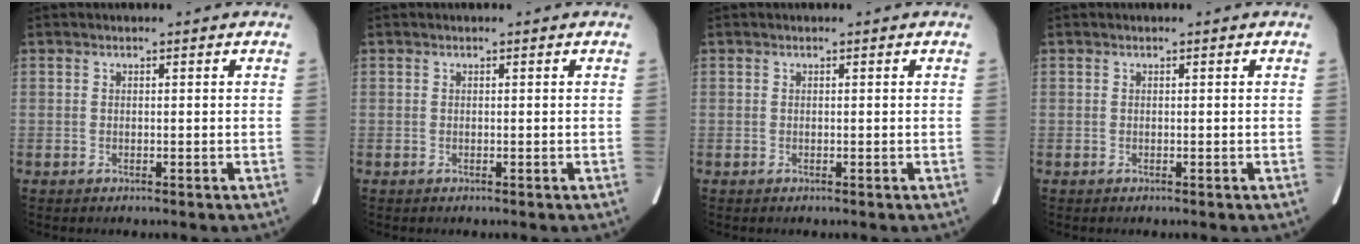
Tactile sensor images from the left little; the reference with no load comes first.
{"total": 0.0}
{"total": 0.0}
{"total": 0.0}